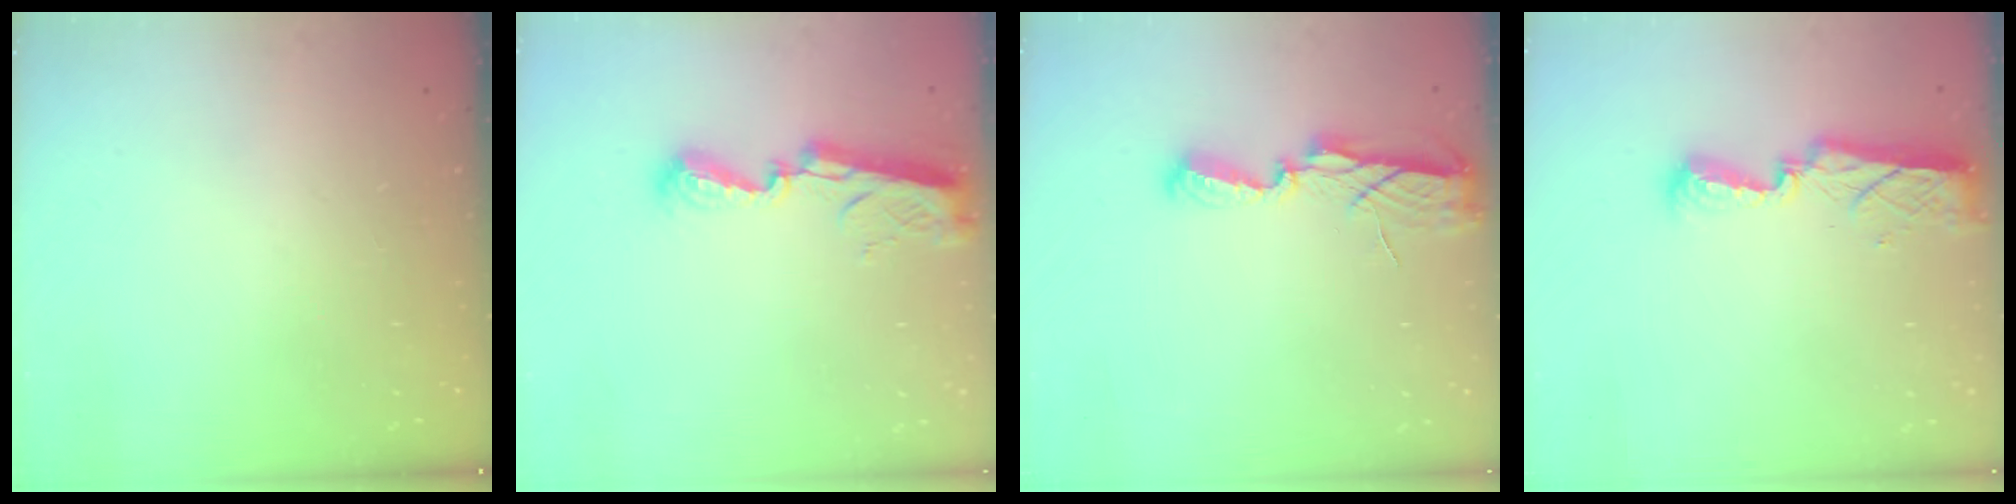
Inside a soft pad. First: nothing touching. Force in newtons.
{"total": 9.1, "press": 9.1, "slide": 0.6}
{"total": 7.1, "press": 7.1, "slide": 0.5}
{"total": 8.2, "press": 8.2, "slide": 0.4}